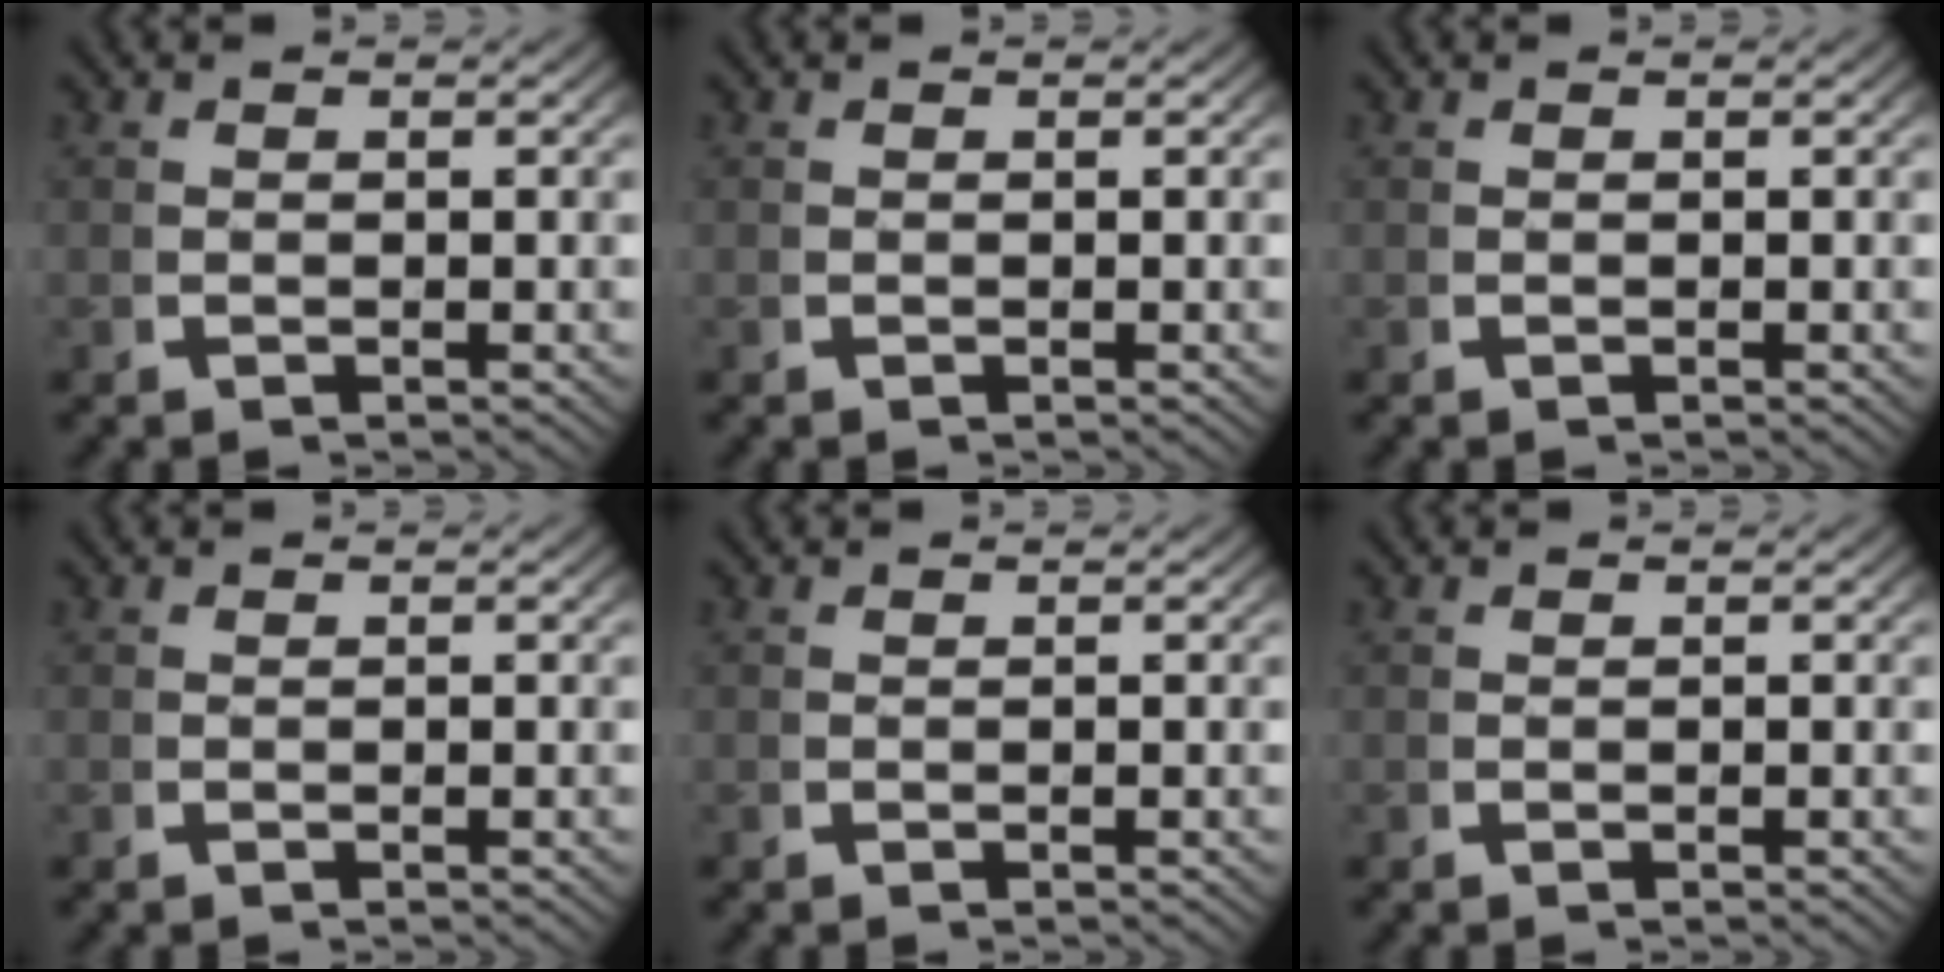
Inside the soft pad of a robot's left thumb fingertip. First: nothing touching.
{"total": 0.0}
{"total": 0.0}
{"total": 0.0}
{"total": 0.0}
{"total": 0.0}